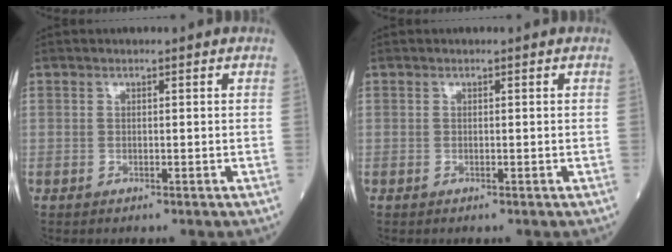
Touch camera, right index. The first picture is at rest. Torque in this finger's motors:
{"motor_torque": [0.00, 0.00, 0.00, -0.01]}